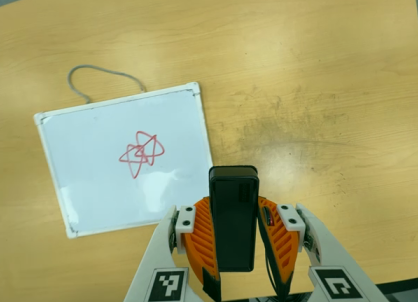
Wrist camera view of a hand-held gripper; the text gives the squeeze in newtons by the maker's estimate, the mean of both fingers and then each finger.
{"total": 4.9, "left": 3.5, "right": 6.2}